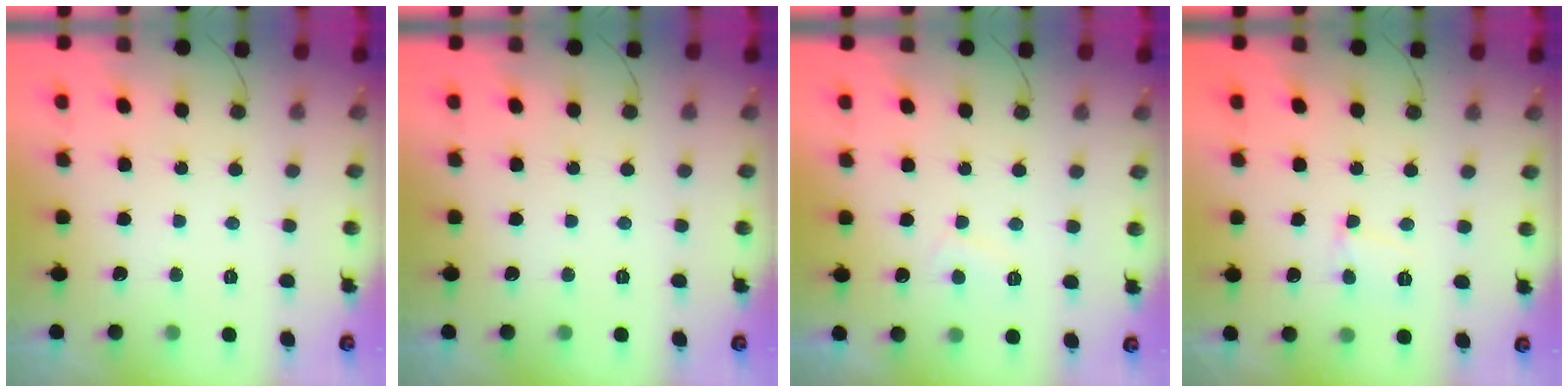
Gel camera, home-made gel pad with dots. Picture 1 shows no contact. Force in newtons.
{"total": 0.0}
{"total": 1.9, "press": 1.8, "slide": 0.4}
{"total": 4.2, "press": 4.2, "slide": 0.3}